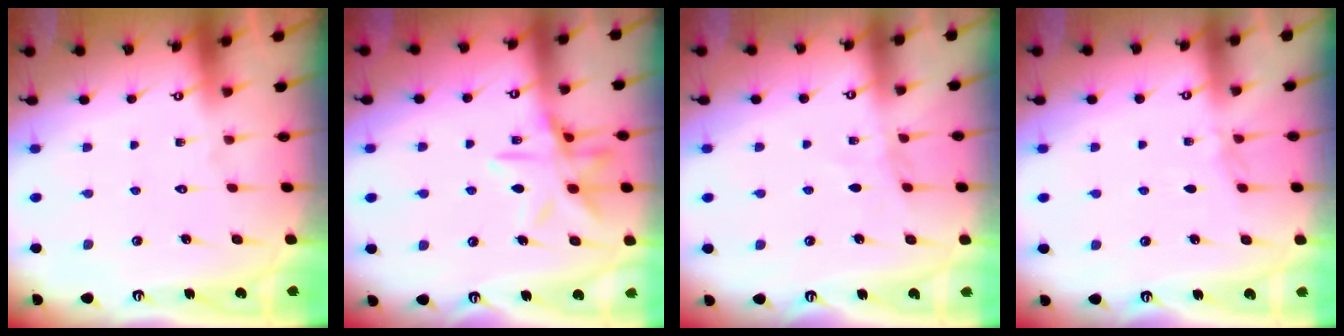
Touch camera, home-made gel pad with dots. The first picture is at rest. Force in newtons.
{"total": 12.7, "press": 12.7, "slide": 1.0}
{"total": 4.2, "press": 4.2, "slide": 0.6}
{"total": 3.0, "press": 3.0, "slide": 0.5}